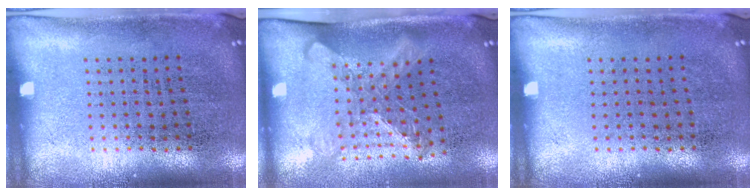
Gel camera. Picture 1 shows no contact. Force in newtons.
{"total": 1.6, "press": 1.3, "slide": 0.9}
{"total": 0.0}